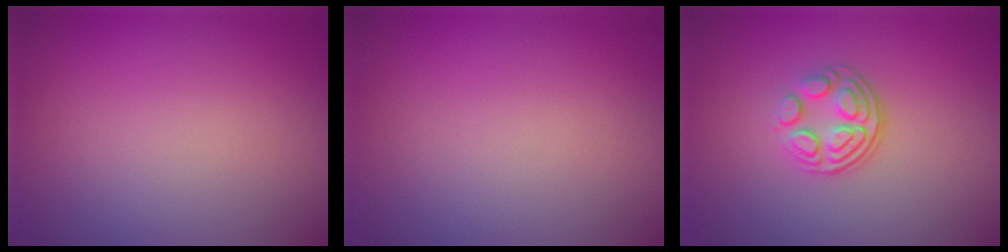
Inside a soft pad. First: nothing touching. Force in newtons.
{"total": 0.0}
{"total": 3.5, "press": 2.5, "slide": 2.5}